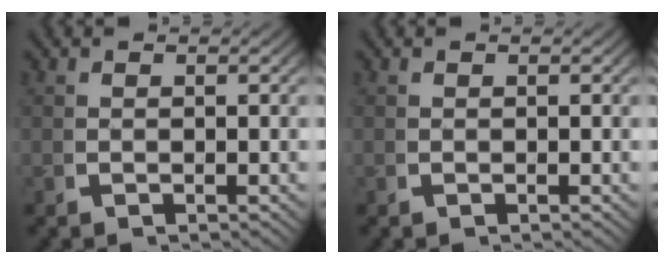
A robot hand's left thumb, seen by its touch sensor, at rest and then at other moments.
{"total": 0.0}